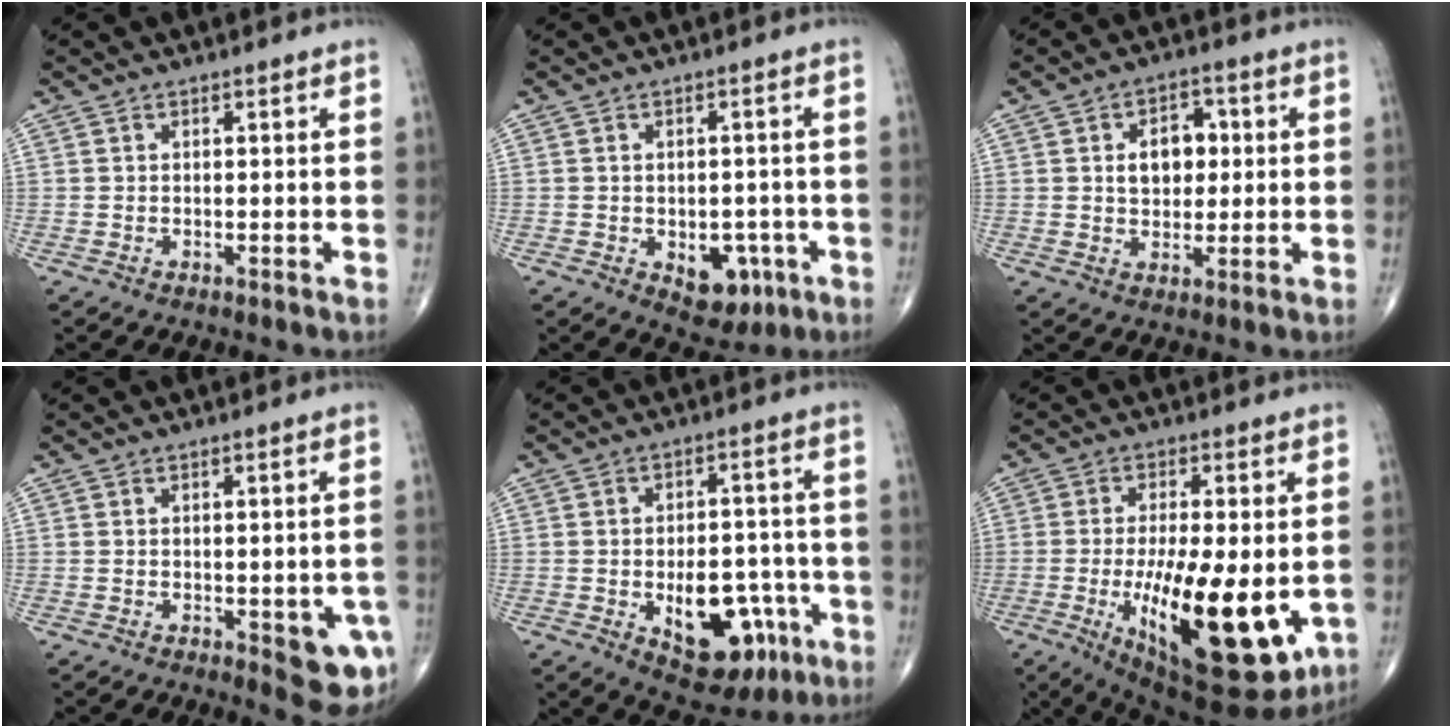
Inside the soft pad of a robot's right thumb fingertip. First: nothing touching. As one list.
[{"total": 7.8, "force": [-2.7, 5.0, 5.3], "torque": [-0.036, 0.012, -0.025]}, {"total": 7.6, "force": [1.1, 5.4, 5.3], "torque": [-0.050, 0.006, 0.014]}, {"total": 8.0, "force": [-2.5, 3.0, 6.9], "torque": [-0.059, -0.002, -0.023]}, {"total": 15.4, "force": [-5.5, 8.7, 11.5], "torque": [-0.124, 0.032, -0.065]}, {"total": 22.0, "force": [-4.7, 7.9, 20.0], "torque": [-0.300, -0.029, -0.052]}]